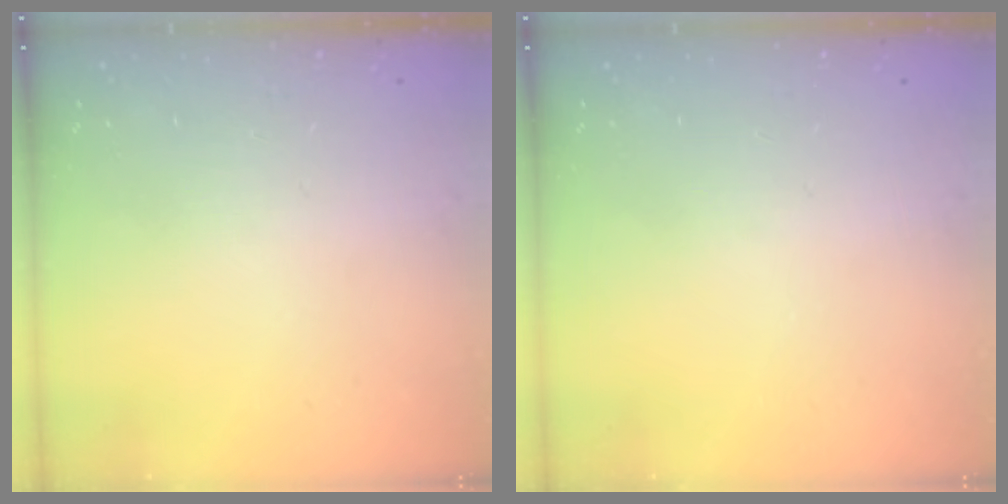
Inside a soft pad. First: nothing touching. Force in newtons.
{"total": 0.0}